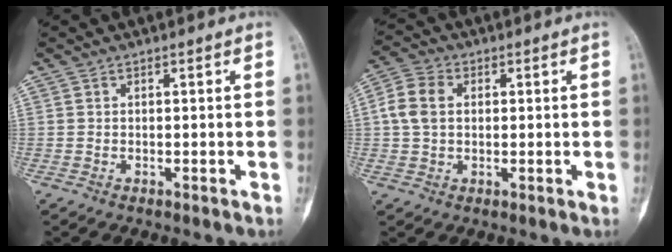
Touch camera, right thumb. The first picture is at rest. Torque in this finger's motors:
{"motor_torque": [-0.14, 0.17, 0.70, 0.04, 0.11]}